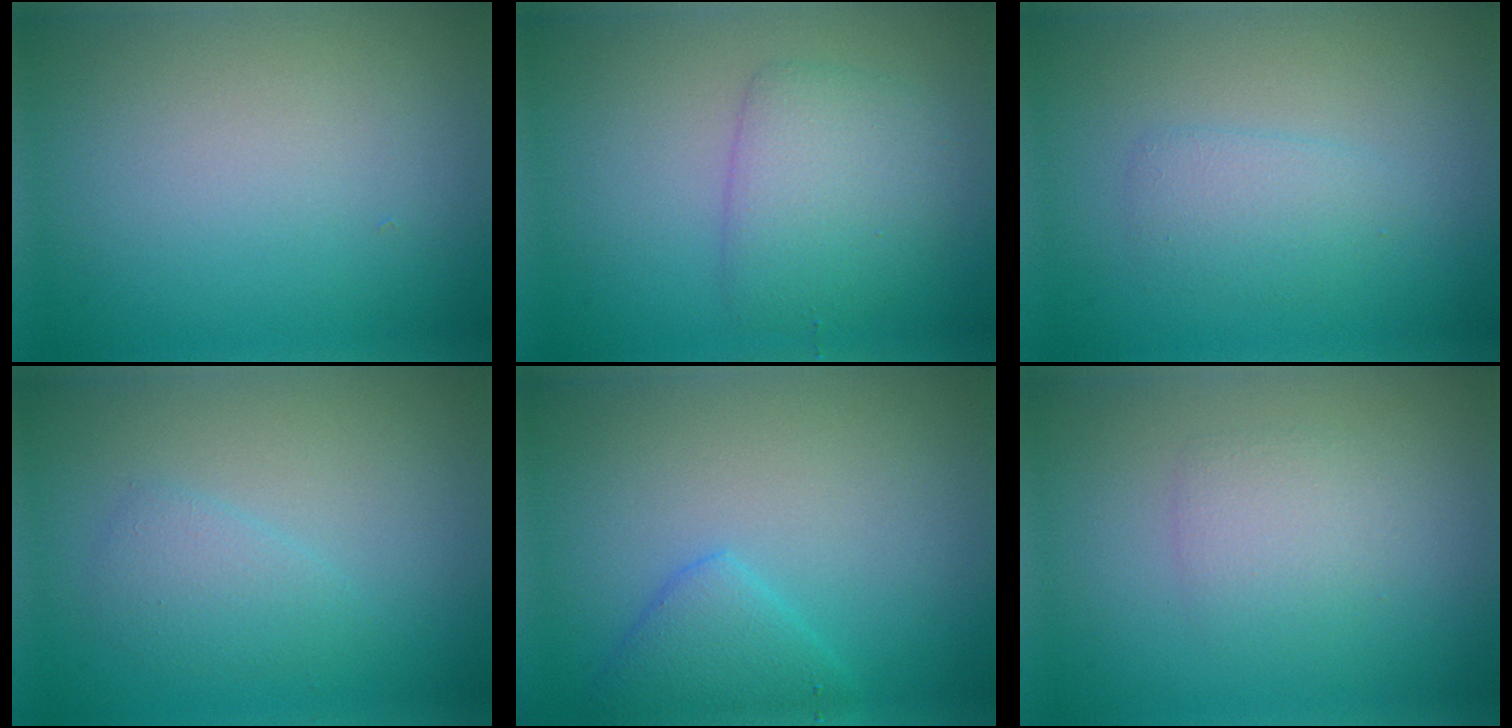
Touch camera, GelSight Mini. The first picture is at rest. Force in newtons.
{"total": 3.8, "press": 3.8, "slide": 0.1}
{"total": 1.9, "press": 1.9, "slide": 0.0}
{"total": 1.7, "press": 1.7, "slide": 0.1}
{"total": 2.6, "press": 2.6, "slide": 0.1}
{"total": 1.9, "press": 1.9, "slide": 0.1}